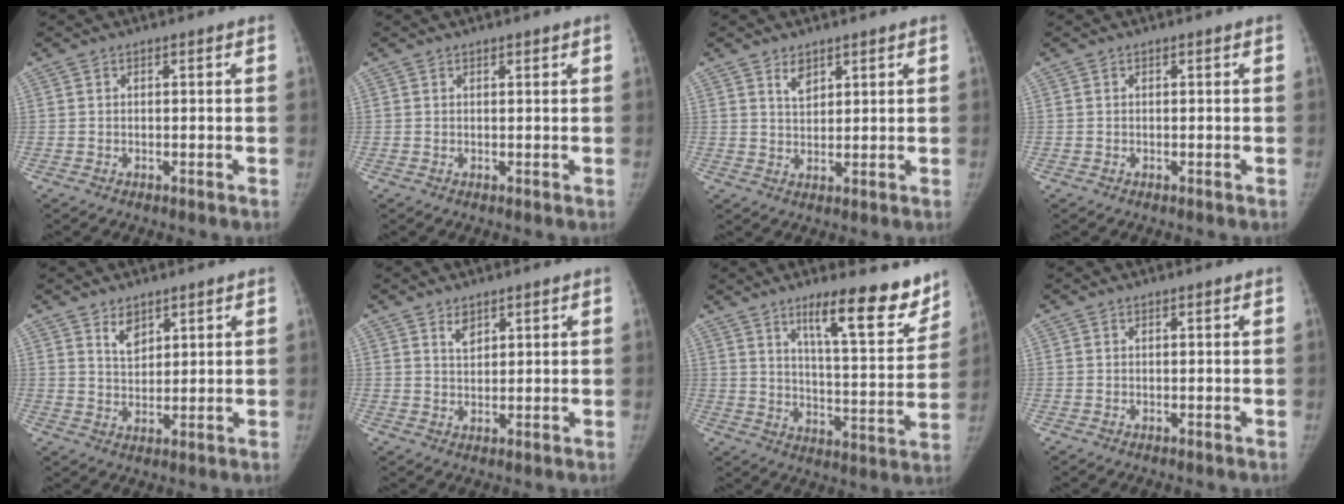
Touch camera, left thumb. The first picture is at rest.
{"total": 0.6, "force": [0.5, 0.1, 0.4], "torque": [-0.003, -0.002, 0.007]}
{"total": 3.2, "force": [2.1, 1.8, 1.6], "torque": [-0.013, -0.017, 0.041]}
{"total": 0.0}
{"total": 4.1, "force": [2.7, 2.4, 1.9], "torque": [-0.014, -0.023, 0.052]}
{"total": 2.6, "force": [1.8, 1.5, 1.3], "torque": [-0.010, -0.014, 0.035]}
{"total": 16.9, "force": [11.6, 4.3, 11.5], "torque": [-0.118, -0.077, 0.176]}
{"total": 0.0}